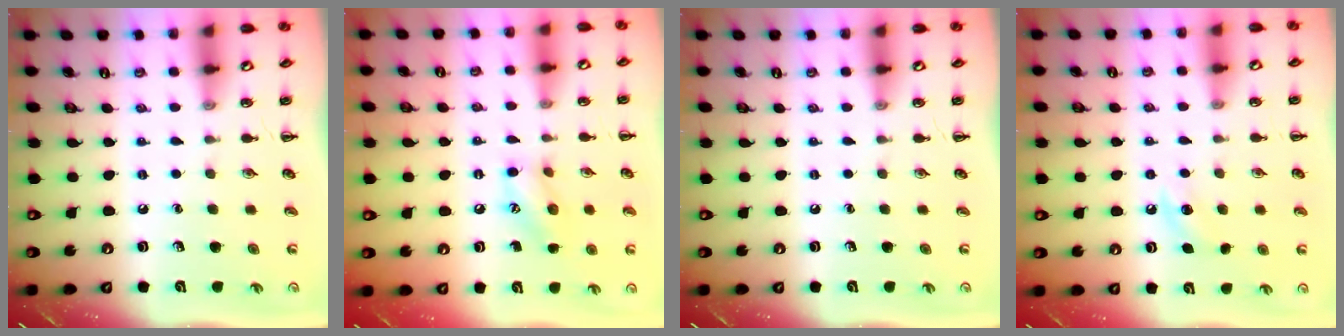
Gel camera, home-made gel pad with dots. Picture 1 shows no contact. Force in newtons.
{"total": 10.1, "press": 10.0, "slide": 1.3}
{"total": 0.0}
{"total": 5.5, "press": 5.3, "slide": 1.6}